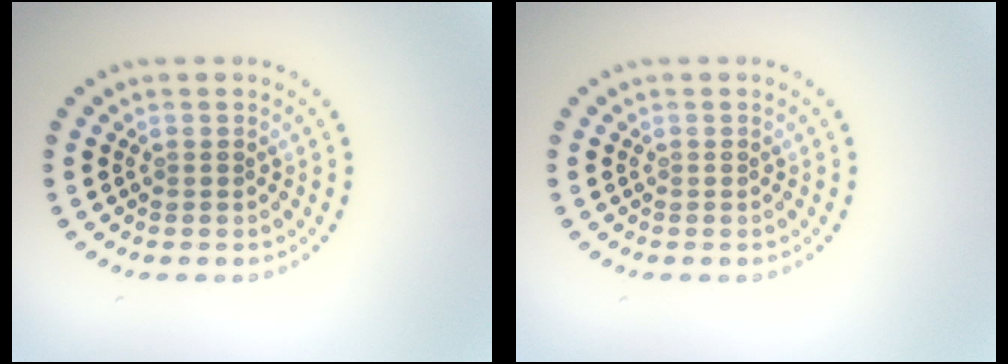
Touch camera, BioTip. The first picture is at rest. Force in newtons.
{"total": 0.0}